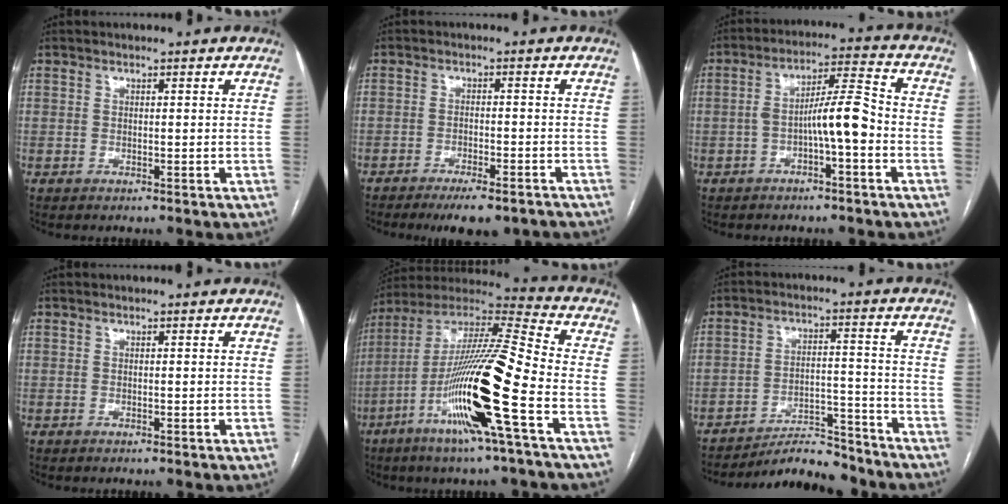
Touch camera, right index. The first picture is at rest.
{"total": 8.5, "force": [-7.0, 2.2, 4.4], "torque": [-0.049, -0.003, -0.097]}
{"total": 7.7, "force": [-2.4, 0.8, 7.3], "torque": [-0.124, 0.027, -0.040]}
{"total": 0.0}
{"total": 21.1, "force": [-7.5, -0.1, 19.7], "torque": [-0.390, -0.023, -0.148]}
{"total": 10.0, "force": [-9.8, 1.5, 1.5], "torque": [-0.017, 0.023, -0.159]}